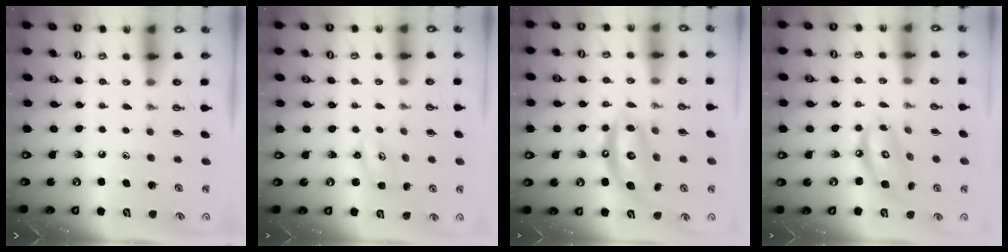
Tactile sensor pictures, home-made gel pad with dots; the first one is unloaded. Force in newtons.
{"total": 1.8, "press": 1.8, "slide": 0.2}
{"total": 11.7, "press": 11.6, "slide": 1.1}
{"total": 10.7, "press": 10.6, "slide": 1.0}